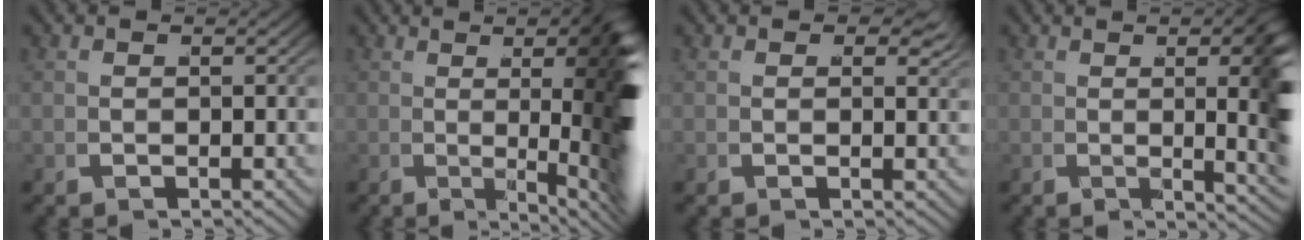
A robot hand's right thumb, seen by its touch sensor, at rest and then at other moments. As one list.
[{"total": 12.8, "force": [0.4, 3.7, 12.3], "torque": [-0.147, -0.012, 0.012]}, {"total": 2.2, "force": [1.2, 1.1, 1.5], "torque": [-0.018, 0.001, 0.016]}, {"total": 8.3, "force": [1.0, 2.7, 7.8], "torque": [-0.097, -0.003, 0.018]}]